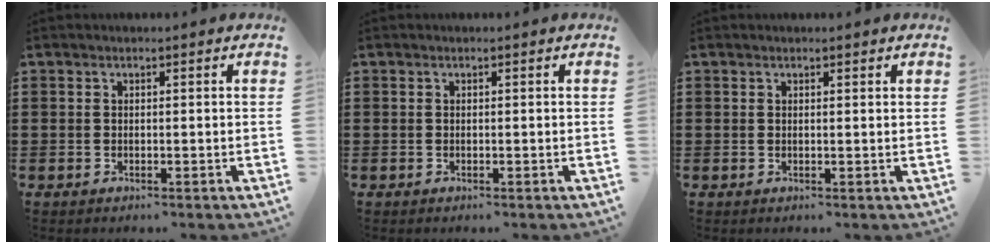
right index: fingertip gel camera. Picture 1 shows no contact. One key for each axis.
{"total": 0.0}
{"total": 0.5, "fx": 0.4, "fy": 0.0, "fz": 0.3, "tx": -0.007, "ty": 0.000, "tz": 0.009}